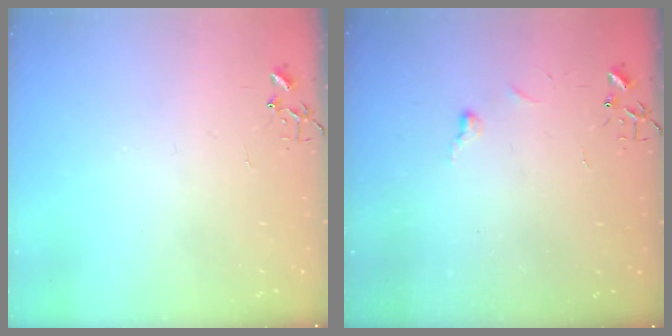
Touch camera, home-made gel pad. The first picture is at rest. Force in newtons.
{"total": 4.3, "press": 4.2, "slide": 0.7}